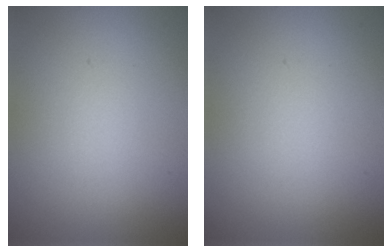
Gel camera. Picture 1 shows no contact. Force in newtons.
{"total": 0.0}